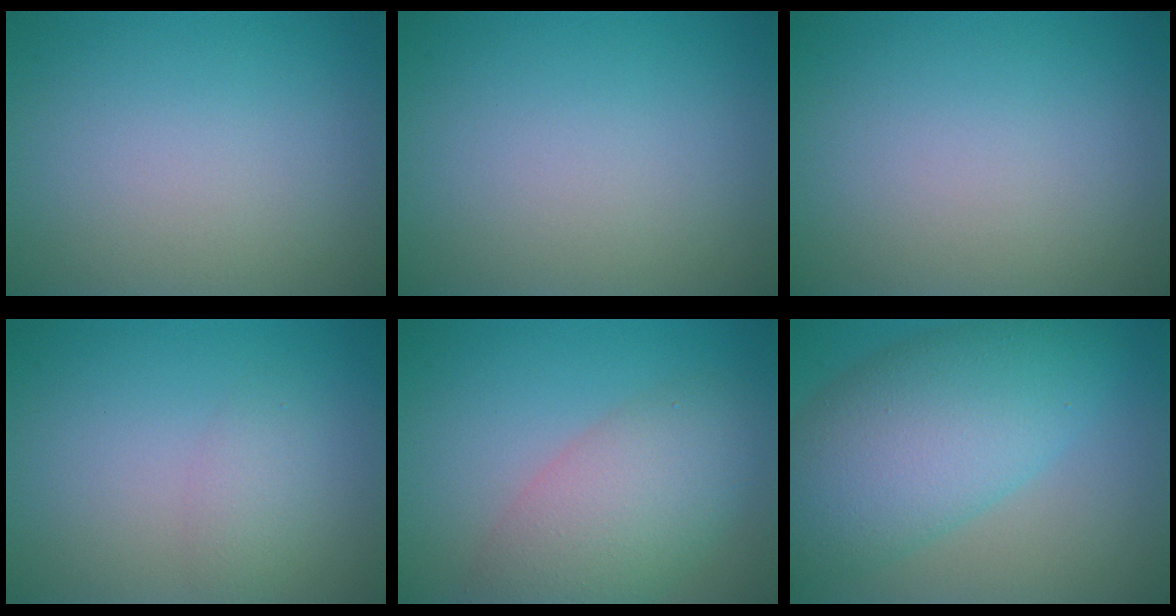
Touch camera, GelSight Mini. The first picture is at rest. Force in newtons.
{"total": 0.0}
{"total": 0.0}
{"total": 1.6, "press": 1.6, "slide": 0.1}
{"total": 6.2, "press": 6.2, "slide": 0.4}
{"total": 9.4, "press": 9.4, "slide": 0.2}